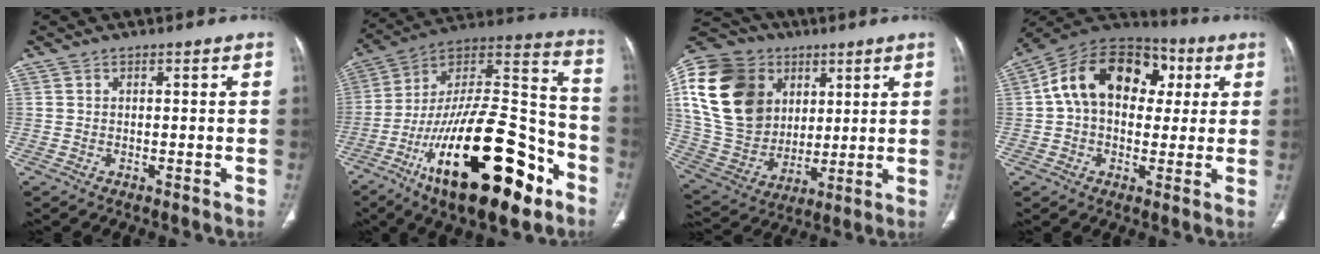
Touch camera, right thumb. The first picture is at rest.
{"total": 33.0, "force": [-15.2, 12.7, 26.4], "torque": [-0.423, 0.068, -0.244]}
{"total": 24.6, "force": [7.4, 19.1, 13.6], "torque": [-0.260, 0.006, 0.146]}
{"total": 18.4, "force": [3.8, 12.8, 12.6], "torque": [-0.180, 0.032, 0.050]}